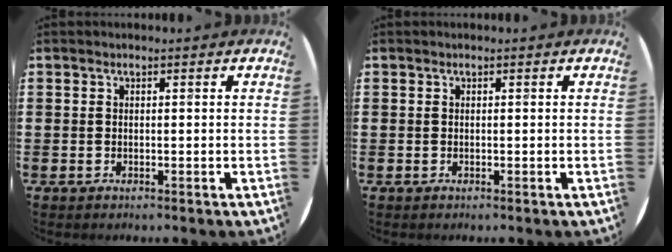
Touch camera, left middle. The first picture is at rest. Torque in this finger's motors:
{"motor_torque": [0.50, -0.74, -0.01, 0.01]}